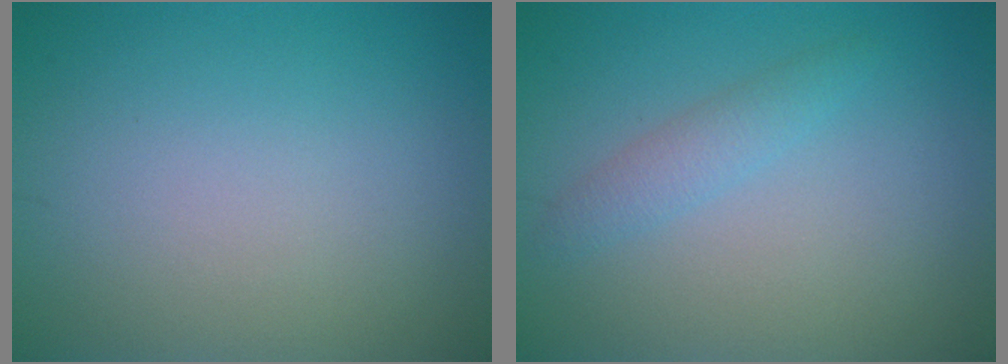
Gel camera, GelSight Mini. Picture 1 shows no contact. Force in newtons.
{"total": 1.7, "press": 1.7, "slide": 0.1}